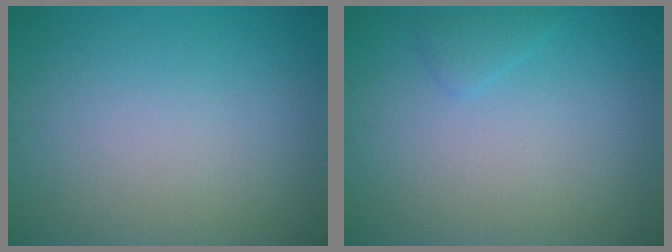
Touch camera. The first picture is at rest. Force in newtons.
{"total": 1.0, "press": 1.0, "slide": 0.1}